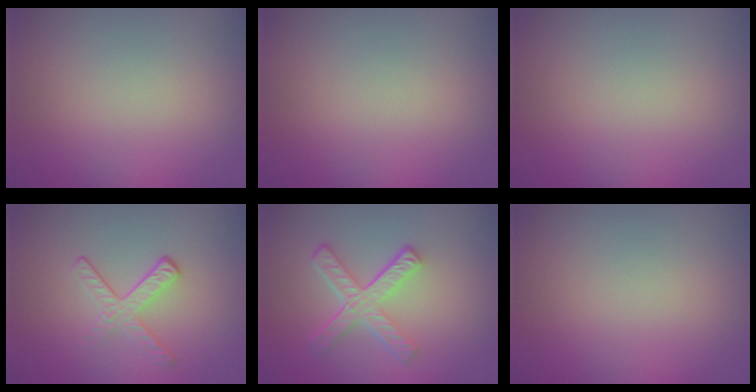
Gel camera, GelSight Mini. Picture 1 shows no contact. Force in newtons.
{"total": 0.0}
{"total": 0.0}
{"total": 2.1, "press": 1.4, "slide": 1.6}
{"total": 4.5, "press": 3.3, "slide": 3.1}
{"total": 0.0}